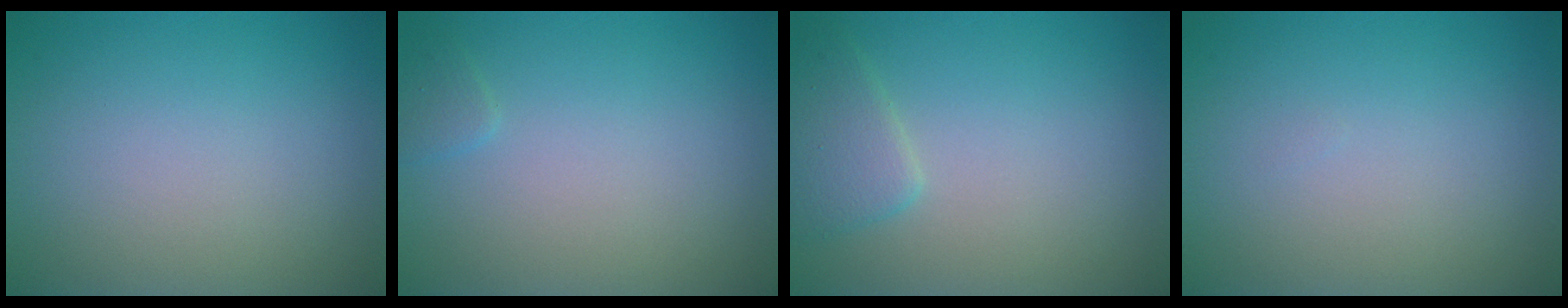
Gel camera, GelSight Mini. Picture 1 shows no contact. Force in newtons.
{"total": 0.8, "press": 0.7, "slide": 0.2}
{"total": 2.4, "press": 2.4, "slide": 0.1}
{"total": 0.0}